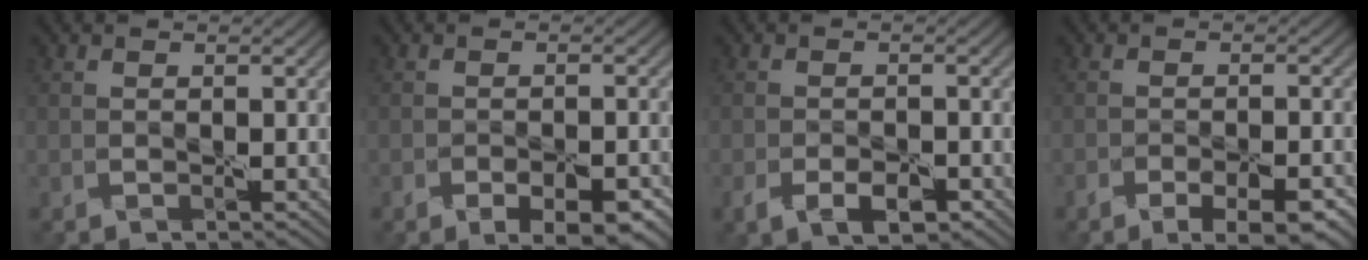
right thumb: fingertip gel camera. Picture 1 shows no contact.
{"total": 4.9, "force": [-3.2, 1.9, 3.2], "torque": [-0.035, 0.003, -0.036]}
{"total": 3.4, "force": [-2.2, 1.5, 2.1], "torque": [-0.029, 0.001, -0.039]}
{"total": 5.1, "force": [-3.7, 1.4, 3.2], "torque": [-0.036, 0.002, -0.053]}